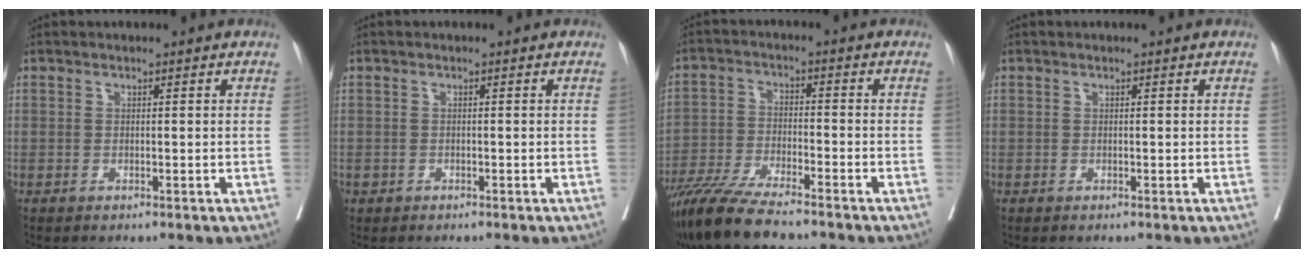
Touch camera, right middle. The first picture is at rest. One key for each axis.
{"total": 0.6, "fx": -0.3, "fy": 0.5, "fz": 0.0, "tx": -0.003, "ty": 0.004, "tz": -0.005}
{"total": 11.6, "fx": -9.7, "fy": 1.2, "fz": 6.2, "tx": -0.110, "ty": -0.034, "tz": -0.168}
{"total": 0.0}